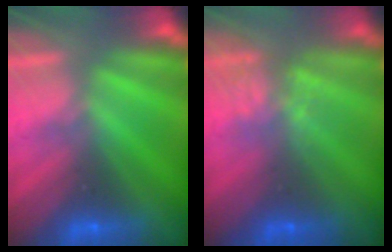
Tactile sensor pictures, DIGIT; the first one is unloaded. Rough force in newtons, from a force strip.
{"total": 4.5}